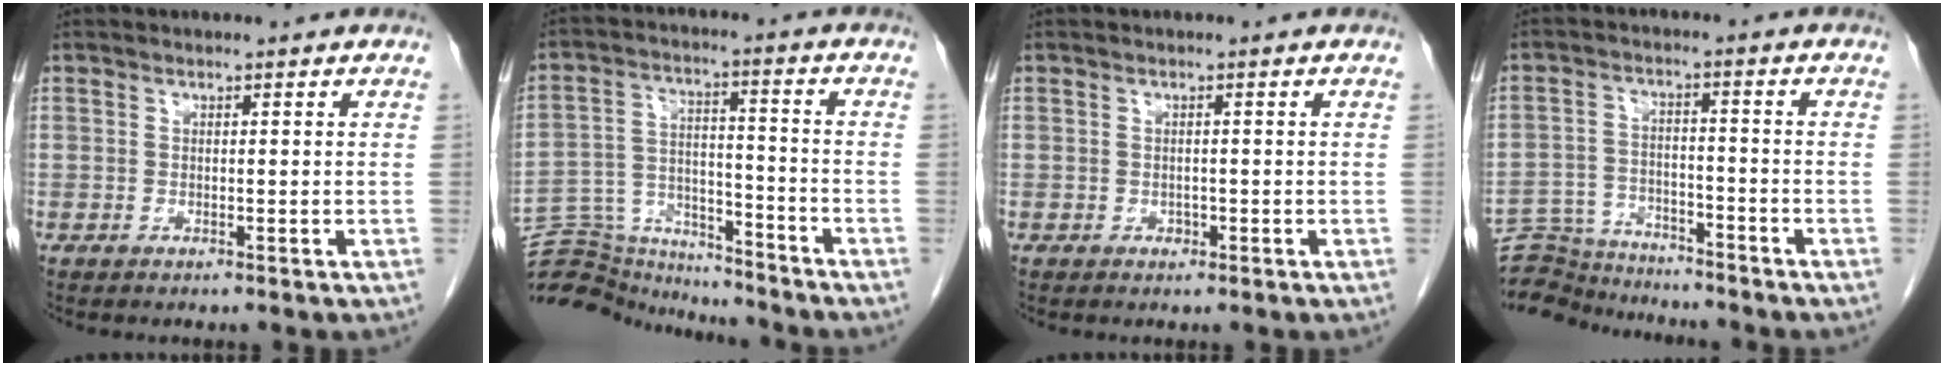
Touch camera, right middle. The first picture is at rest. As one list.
[{"total": 14.3, "force": [-14.1, 2.1, 1.5], "torque": [-0.032, 0.036, -0.232]}, {"total": 0.7, "force": [-0.3, 0.5, 0.3], "torque": [-0.005, 0.001, -0.004]}, {"total": 10.5, "force": [-10.3, 1.8, 0.7], "torque": [-0.011, 0.019, -0.173]}]